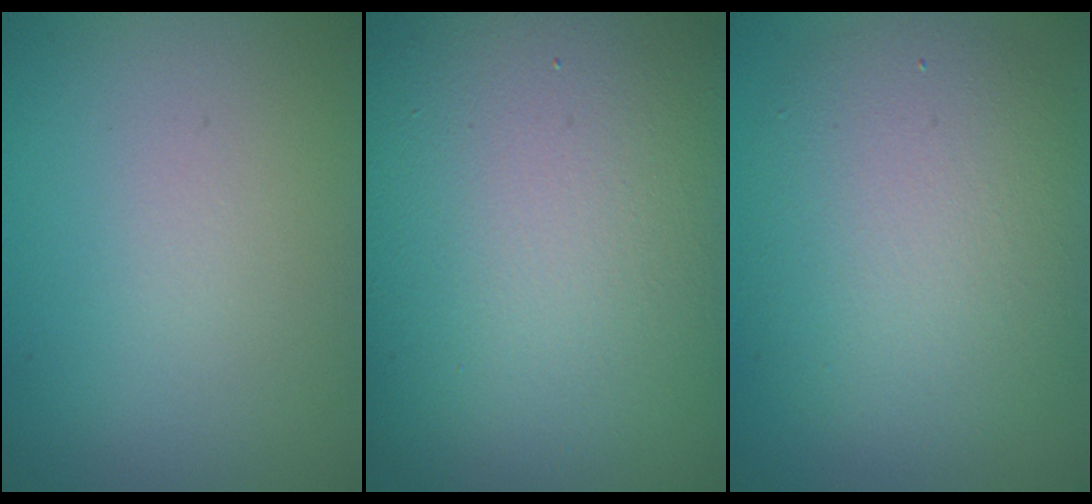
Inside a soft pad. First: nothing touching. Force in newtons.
{"total": 18.1, "press": 18.0, "slide": 1.0}
{"total": 6.8, "press": 6.8, "slide": 0.4}